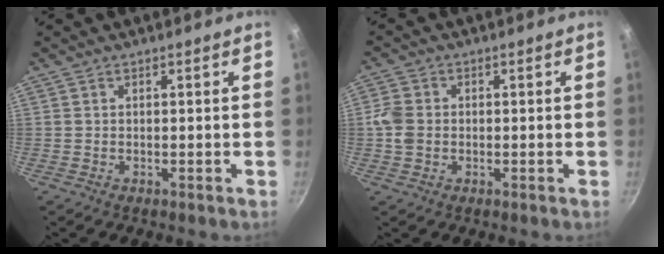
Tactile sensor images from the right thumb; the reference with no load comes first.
{"total": 4.3, "force": [-0.3, 3.6, 2.4], "torque": [-0.042, 0.007, -0.011]}